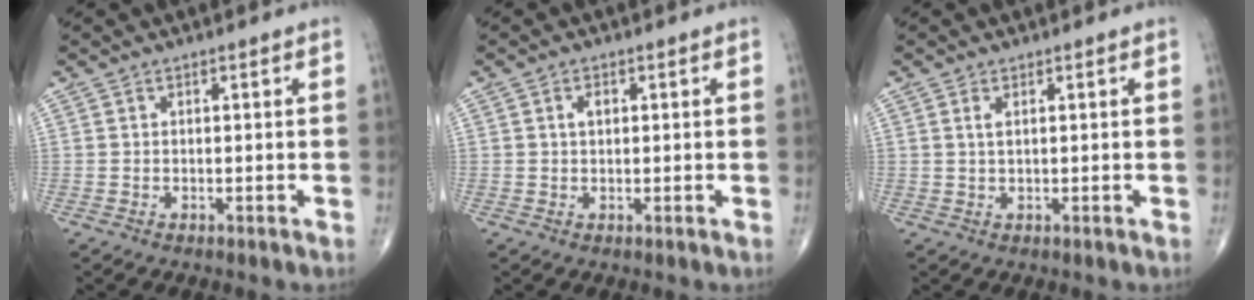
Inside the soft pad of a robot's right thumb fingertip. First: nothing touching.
{"total": 1.7, "force": [0.4, 1.1, 1.3], "torque": [-0.022, 0.004, 0.006]}
{"total": 1.3, "force": [0.5, 0.4, 1.2], "torque": [-0.028, 0.002, 0.013]}